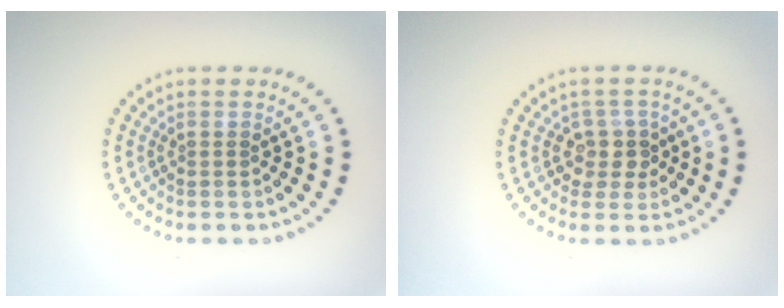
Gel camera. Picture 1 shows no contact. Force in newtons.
{"total": 2.3, "press": 2.0, "slide": 1.2}